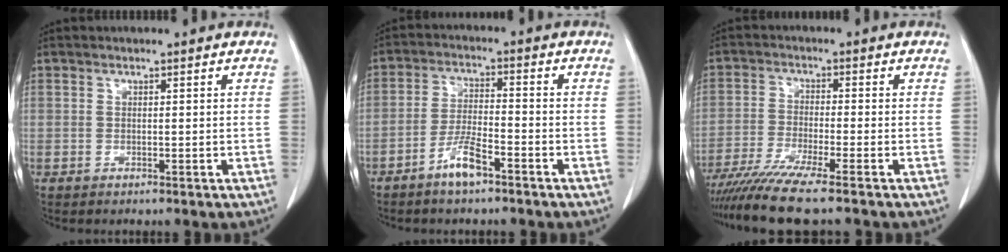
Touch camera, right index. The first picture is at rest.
{"total": 5.4, "force": [-3.5, 0.9, 4.0], "torque": [-0.082, 0.001, -0.066]}
{"total": 9.7, "force": [-7.8, -1.0, 5.7], "torque": [-0.093, -0.031, -0.131]}